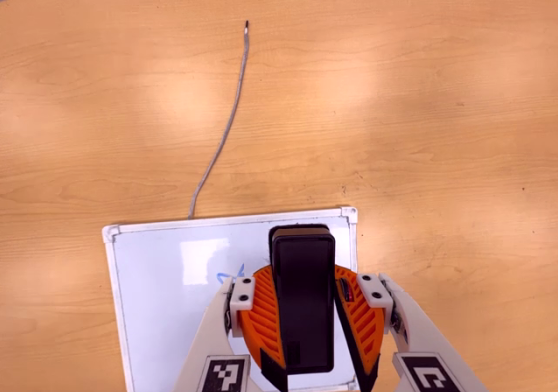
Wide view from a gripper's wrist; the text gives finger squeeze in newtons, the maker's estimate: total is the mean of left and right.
{"total": 9.3, "left": 8.9, "right": 9.7}